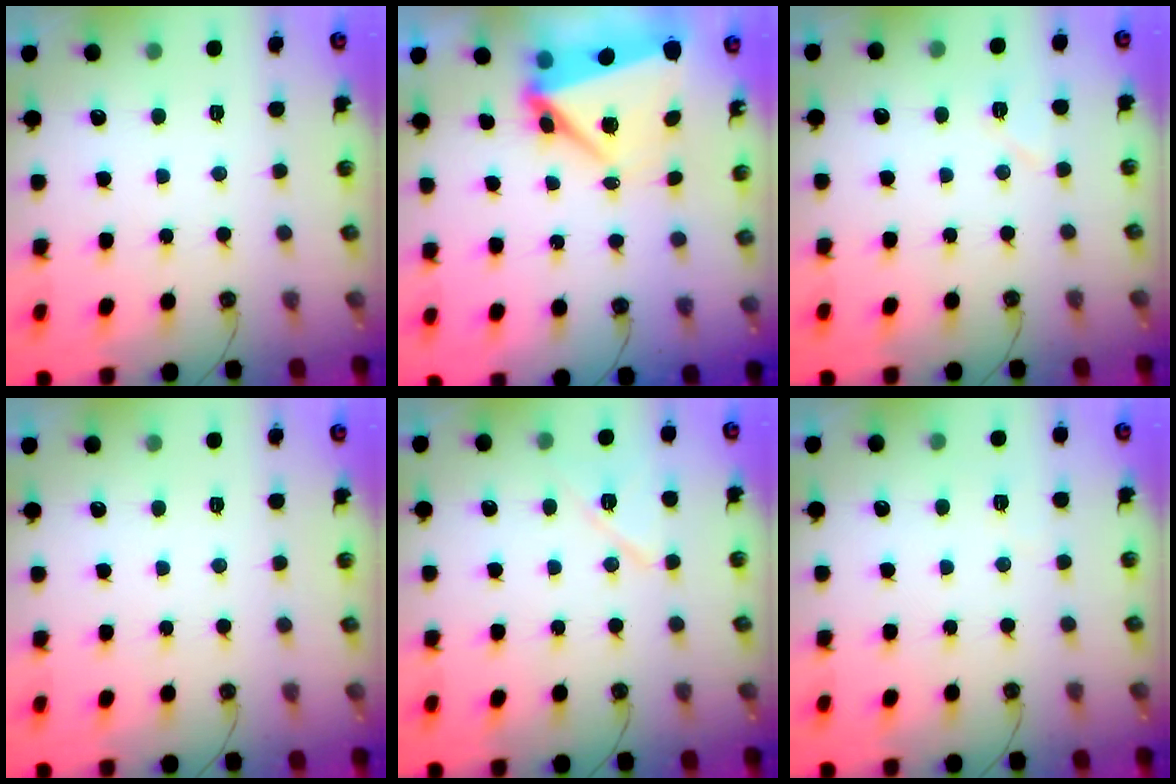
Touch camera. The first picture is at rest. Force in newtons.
{"total": 7.4, "press": 7.2, "slide": 1.7}
{"total": 5.9, "press": 5.4, "slide": 2.4}
{"total": 0.0}
{"total": 8.6, "press": 8.6, "slide": 0.6}
{"total": 2.1, "press": 2.1, "slide": 0.5}